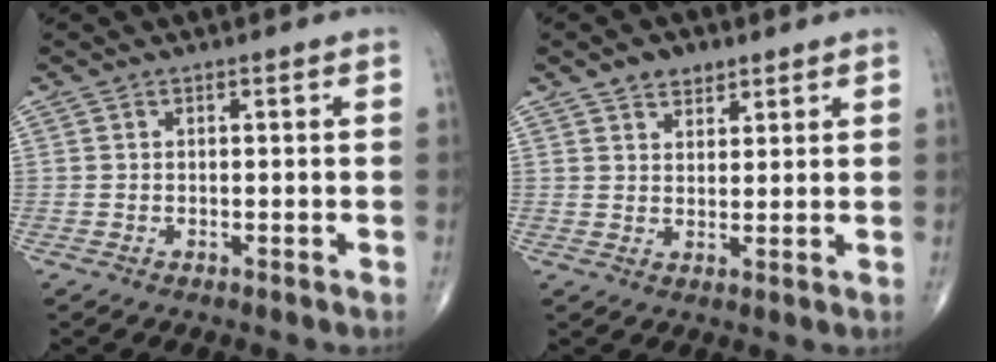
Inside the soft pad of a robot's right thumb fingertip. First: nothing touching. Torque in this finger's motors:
{"motor_torque": [-0.04, -0.04, -0.11, 0.11, 0.00]}